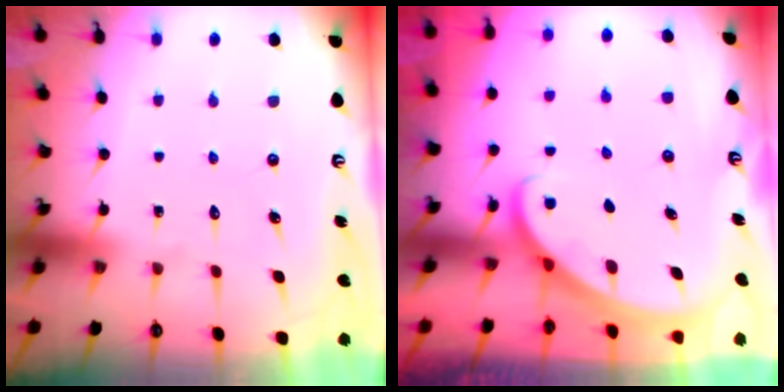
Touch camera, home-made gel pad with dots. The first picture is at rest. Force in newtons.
{"total": 2.7, "press": 2.7, "slide": 0.2}